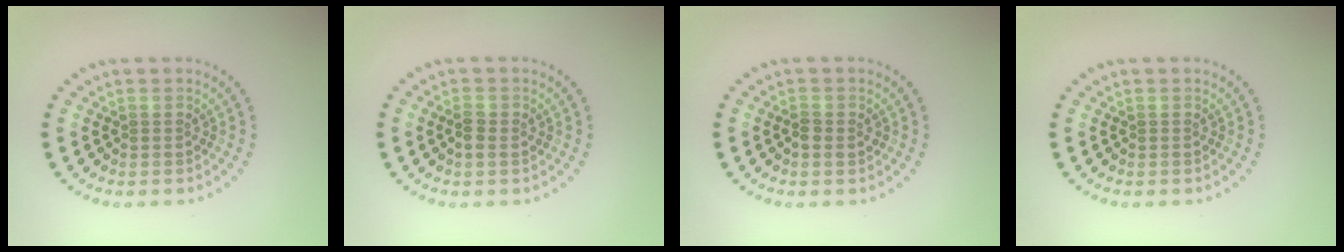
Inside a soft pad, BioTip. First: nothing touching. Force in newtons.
{"total": 1.3, "press": 1.3, "slide": 0.1}
{"total": 1.2, "press": 1.2, "slide": 0.0}
{"total": 0.0}